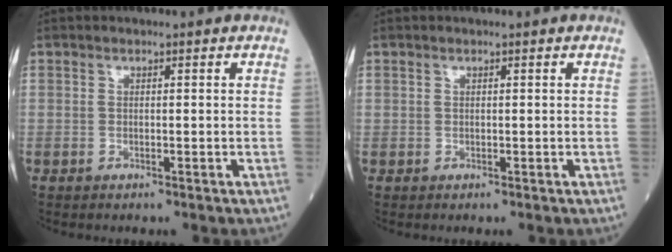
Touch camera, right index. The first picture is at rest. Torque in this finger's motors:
{"motor_torque": [0.03, -0.04, 0.20, 0.04]}